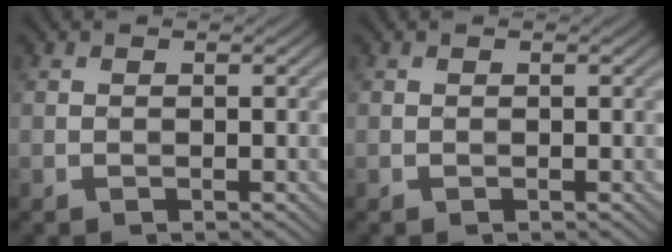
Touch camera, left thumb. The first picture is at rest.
{"total": 0.0}